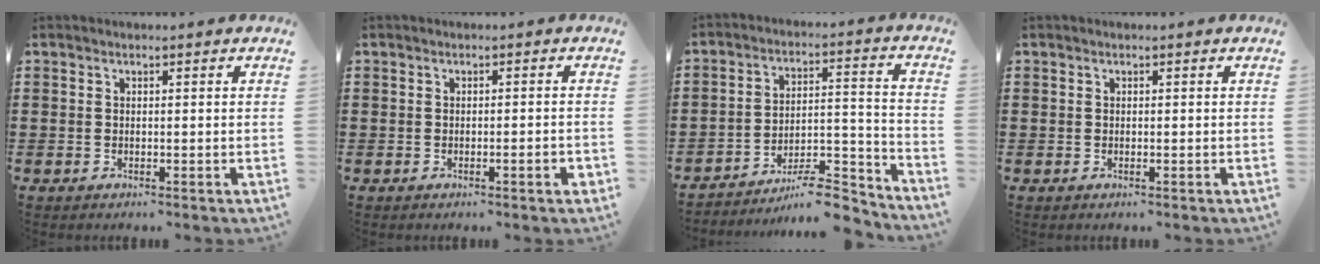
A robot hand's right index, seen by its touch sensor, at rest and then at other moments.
{"total": 1.6, "force": [-0.6, 0.0, 1.4], "torque": [-0.022, -0.001, -0.011]}
{"total": 9.4, "force": [-8.4, 1.9, 3.7], "torque": [-0.043, 0.027, -0.159]}
{"total": 0.0}